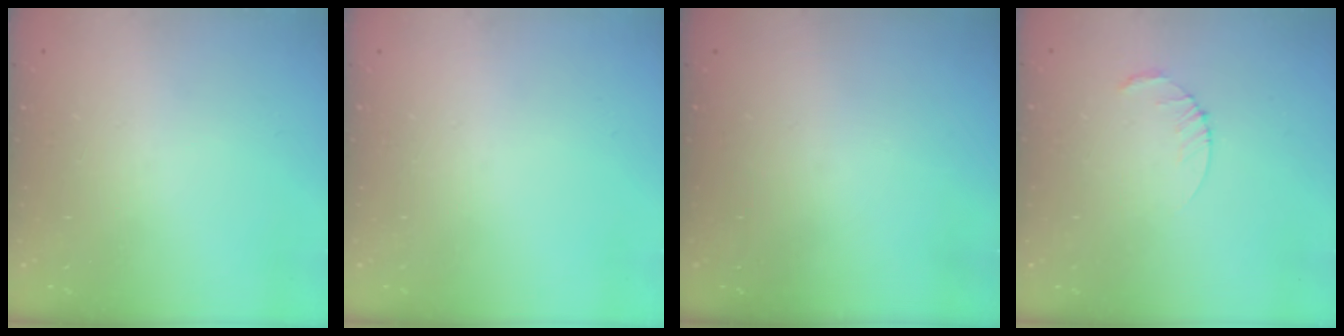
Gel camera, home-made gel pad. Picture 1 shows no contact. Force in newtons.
{"total": 0.0}
{"total": 0.0}
{"total": 2.5, "press": 2.5, "slide": 0.3}